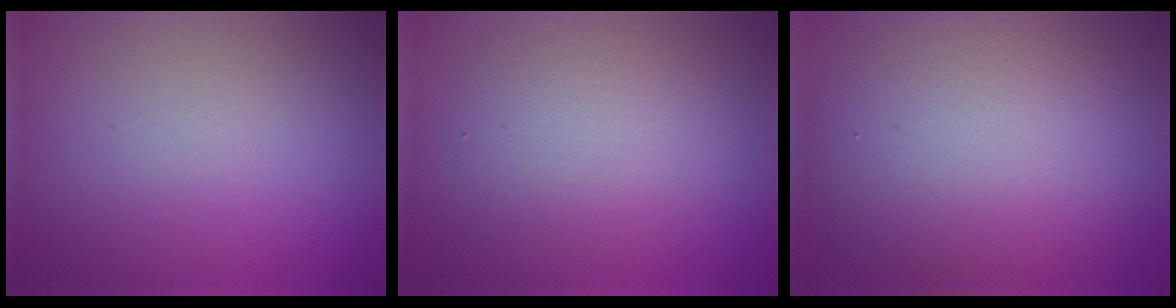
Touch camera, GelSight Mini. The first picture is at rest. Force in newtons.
{"total": 4.5, "press": 4.5, "slide": 0.4}
{"total": 11.4, "press": 11.4, "slide": 0.6}